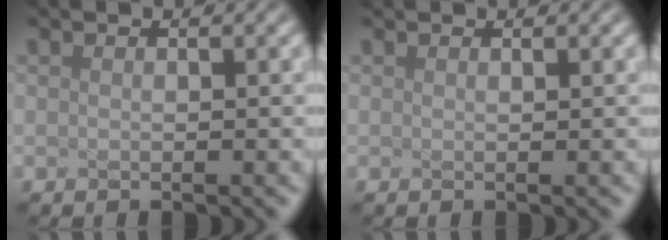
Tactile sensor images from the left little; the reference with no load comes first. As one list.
[{"total": 0.7, "force": [0.5, 0.3, 0.3], "torque": [0.003, 0.009, -0.004]}]